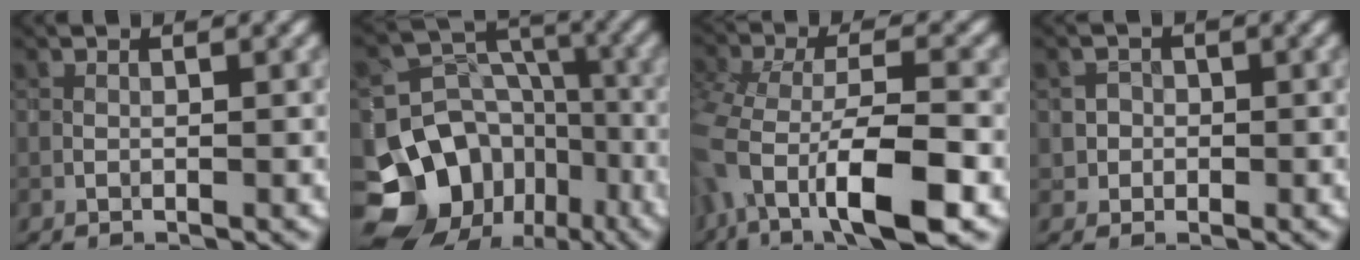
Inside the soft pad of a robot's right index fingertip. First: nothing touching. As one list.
[{"total": 13.5, "force": [-7.7, 10.4, 4.0], "torque": [-0.097, 0.004, -0.126]}, {"total": 9.4, "force": [-4.0, 3.9, 7.6], "torque": [-0.140, -0.007, -0.071]}, {"total": 1.5, "force": [-0.1, 1.5, 0.1], "torque": [0.018, 0.000, -0.001]}]